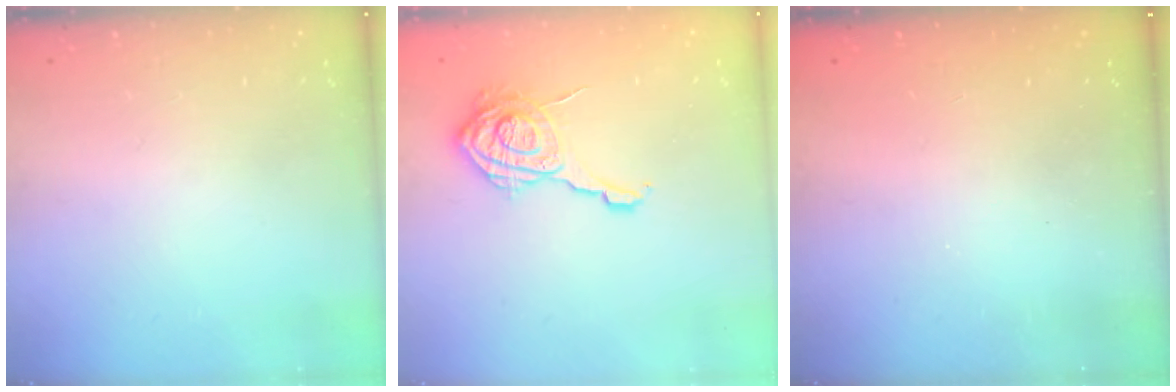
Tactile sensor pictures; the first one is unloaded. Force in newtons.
{"total": 14.8, "press": 14.8, "slide": 1.0}
{"total": 2.1, "press": 2.0, "slide": 0.7}